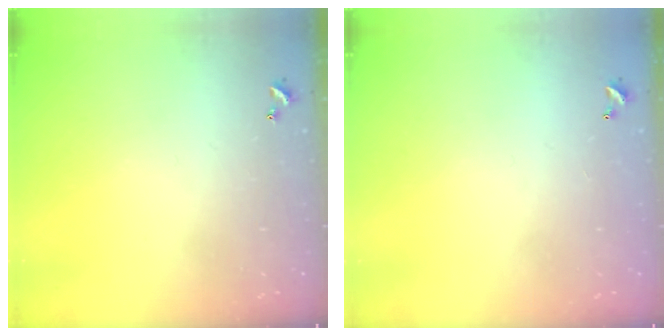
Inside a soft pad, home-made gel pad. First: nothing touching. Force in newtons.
{"total": 2.8, "press": 2.8, "slide": 0.1}